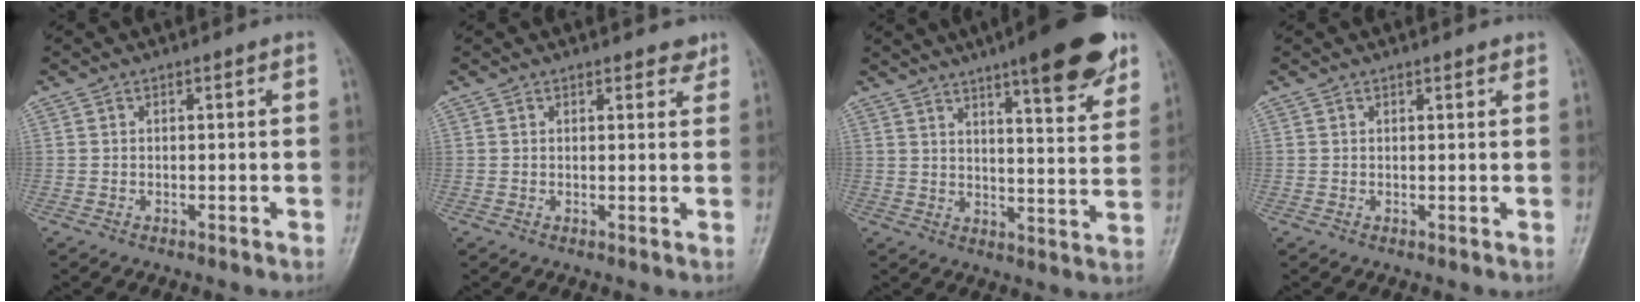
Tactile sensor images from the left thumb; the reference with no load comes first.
{"total": 2.1, "force": [1.8, 0.9, 0.7], "torque": [0.007, -0.009, 0.016]}
{"total": 16.3, "force": [10.4, 3.4, 12.1], "torque": [-0.138, -0.050, 0.143]}
{"total": 0.9, "force": [0.8, 0.2, 0.5], "torque": [-0.006, -0.002, 0.009]}